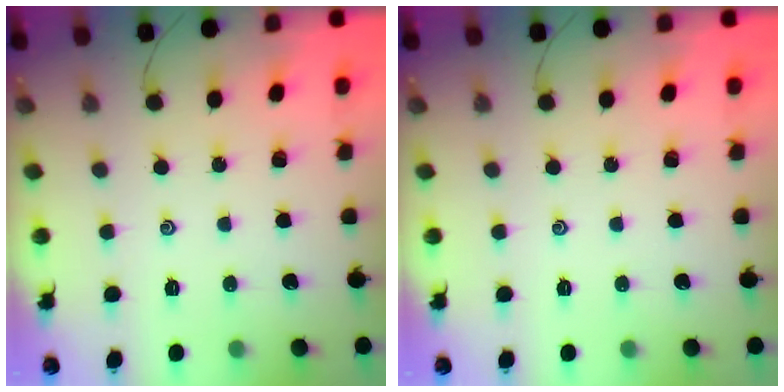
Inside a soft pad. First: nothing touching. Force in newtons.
{"total": 0.0}